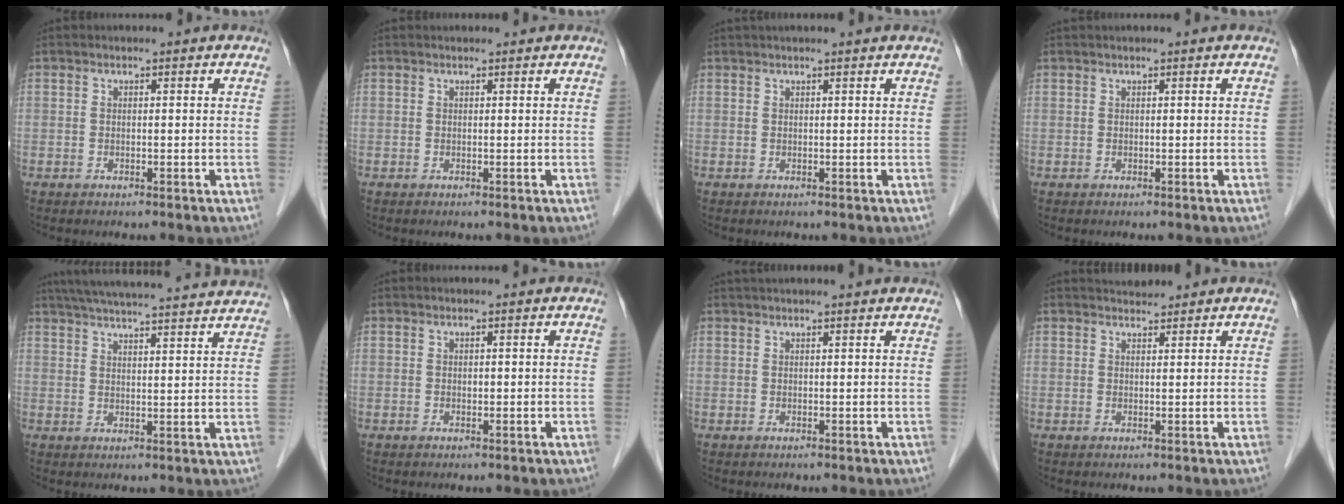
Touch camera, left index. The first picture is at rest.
{"total": 1.1, "force": [1.1, 0.2, 0.1], "torque": [-0.009, 0.010, 0.015]}
{"total": 5.7, "force": [5.3, -0.2, 2.1], "torque": [-0.023, 0.033, 0.062]}
{"total": 1.5, "force": [1.4, -0.1, 0.5], "torque": [-0.009, 0.022, 0.025]}
{"total": 23.6, "force": [21.9, 1.1, 8.9], "torque": [-0.147, 0.013, 0.286]}
{"total": 0.0}
{"total": 6.9, "force": [6.4, -0.2, 2.6], "torque": [-0.032, 0.034, 0.077]}
{"total": 2.3, "force": [2.3, 0.4, 0.1], "torque": [-0.006, 0.012, 0.040]}